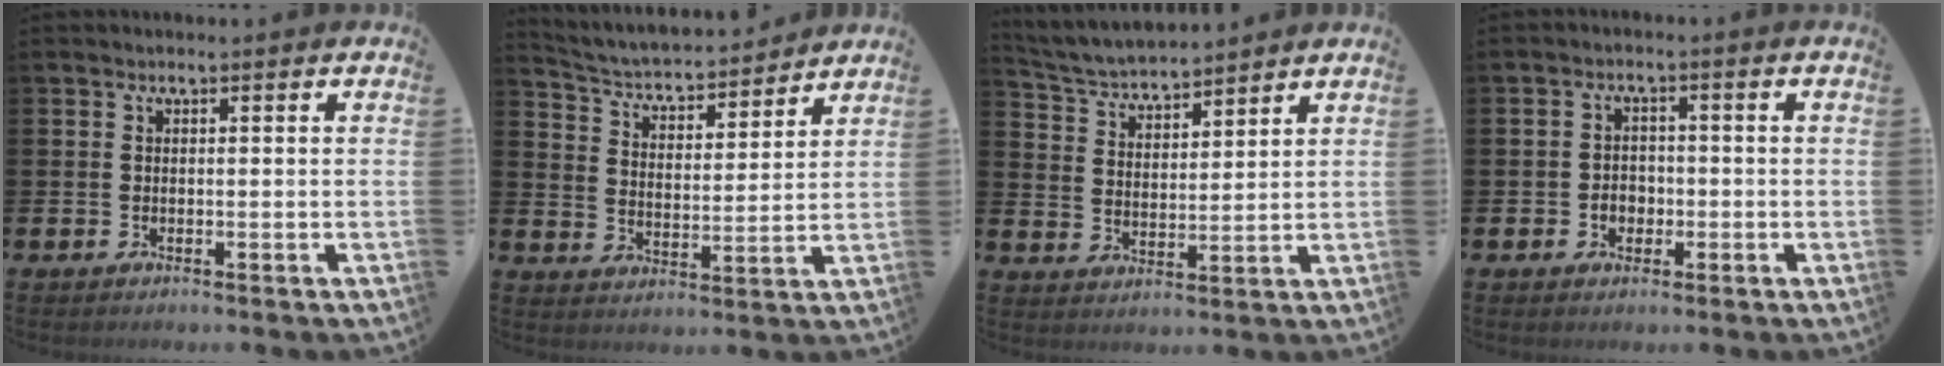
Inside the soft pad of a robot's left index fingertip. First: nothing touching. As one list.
[{"total": 4.4, "force": [4.2, 1.0, 0.9], "torque": [-0.044, -0.042, 0.065]}, {"total": 4.6, "force": [4.5, 0.6, 0.4], "torque": [-0.029, -0.033, 0.078]}, {"total": 2.4, "force": [-0.8, 2.0, 1.1], "torque": [-0.012, 0.001, -0.022]}]